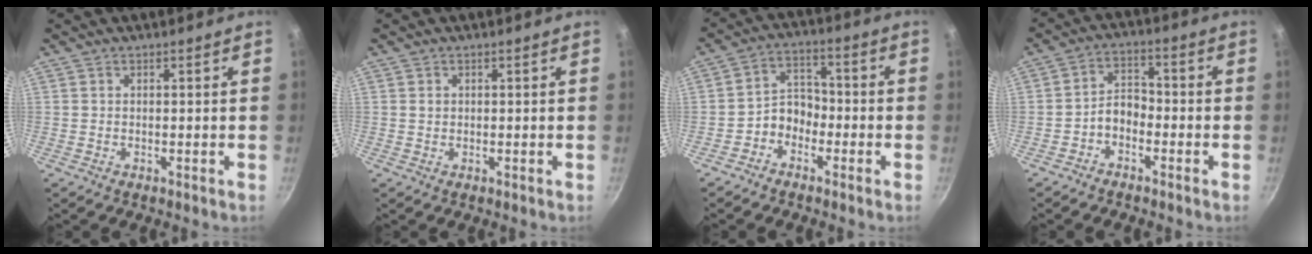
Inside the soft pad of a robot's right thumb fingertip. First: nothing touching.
{"total": 0.9, "force": [0.2, 0.7, 0.4], "torque": [-0.005, 0.001, 0.004]}
{"total": 6.2, "force": [-2.7, 4.7, 2.9], "torque": [-0.025, 0.036, -0.061]}
{"total": 5.1, "force": [-2.3, 3.5, 3.1], "torque": [-0.041, 0.030, -0.052]}